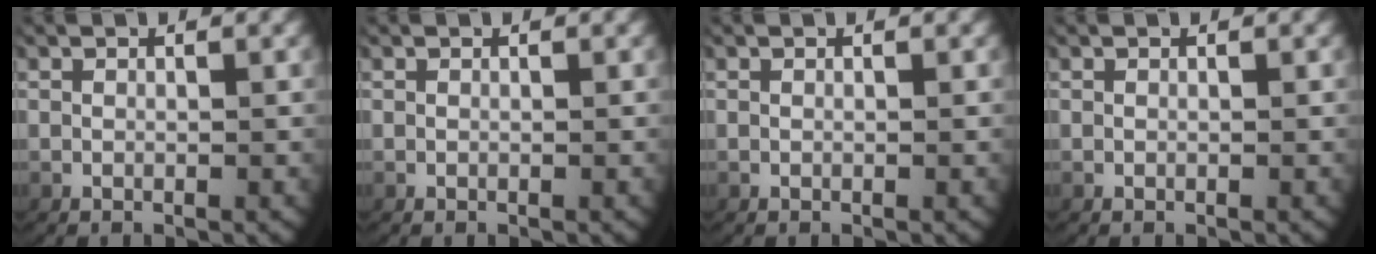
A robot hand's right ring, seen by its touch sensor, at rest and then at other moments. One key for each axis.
{"total": 0.0}
{"total": 0.0}
{"total": 0.0}